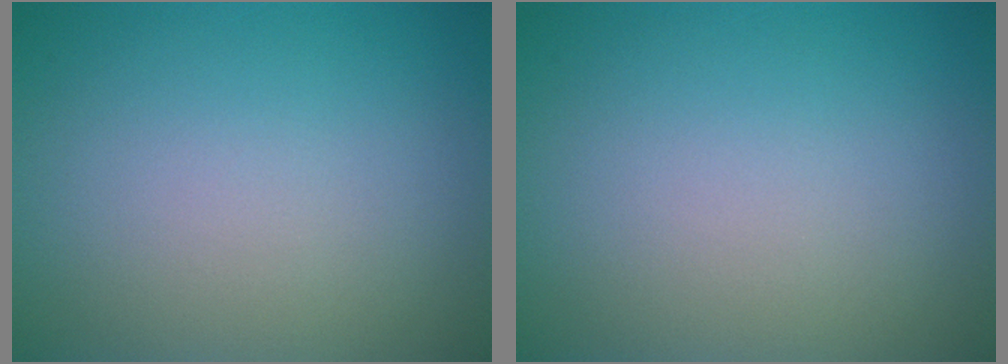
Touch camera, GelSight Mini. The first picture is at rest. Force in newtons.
{"total": 0.0}